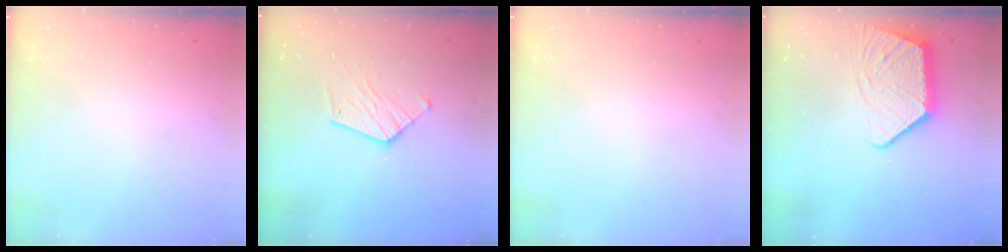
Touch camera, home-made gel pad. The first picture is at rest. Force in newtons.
{"total": 9.8, "press": 9.7, "slide": 0.6}
{"total": 0.0}
{"total": 12.9, "press": 12.9, "slide": 1.0}